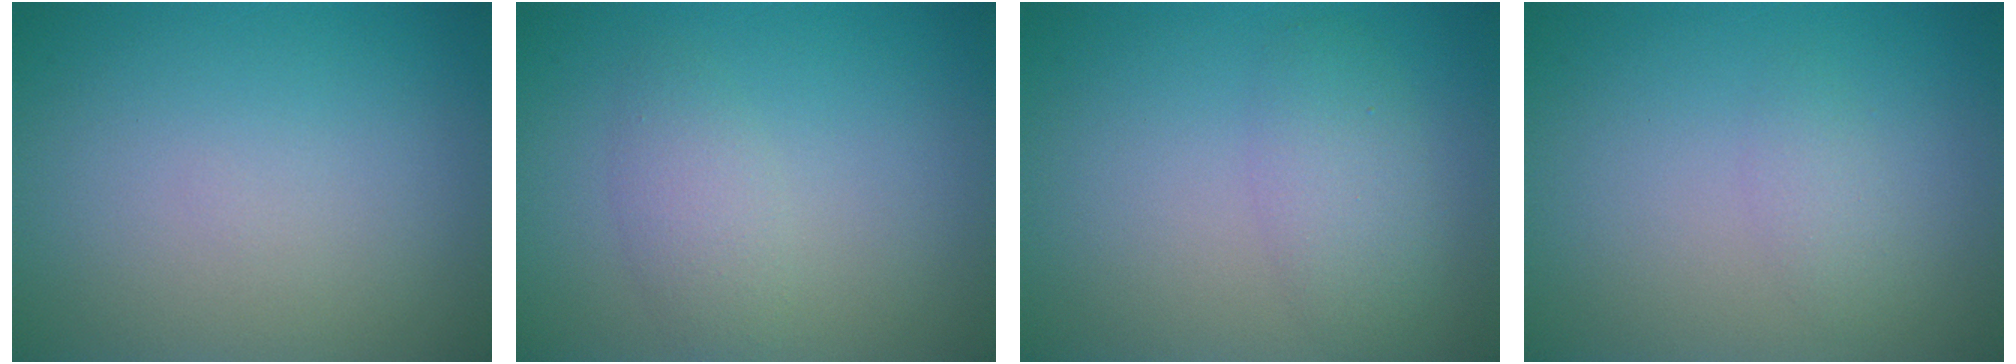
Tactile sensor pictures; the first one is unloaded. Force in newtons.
{"total": 2.1, "press": 2.1, "slide": 0.1}
{"total": 2.8, "press": 2.8, "slide": 0.1}
{"total": 1.1, "press": 1.1, "slide": 0.1}